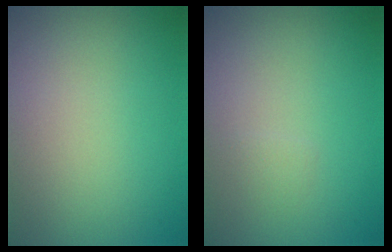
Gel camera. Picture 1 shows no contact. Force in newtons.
{"total": 0.6, "press": 0.6, "slide": 0.1}